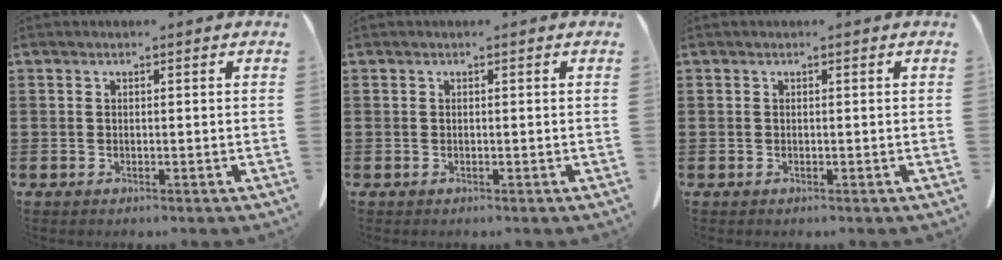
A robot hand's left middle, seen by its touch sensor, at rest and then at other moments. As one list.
[{"total": 0.0}, {"total": 0.0}]